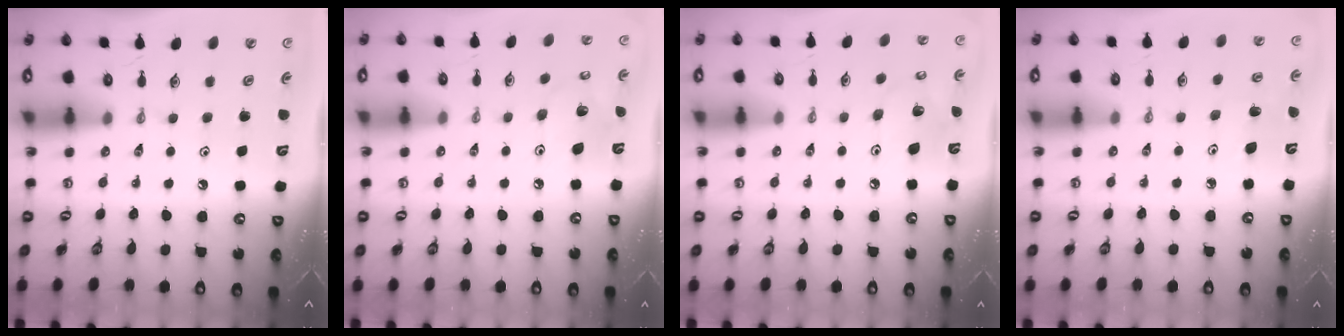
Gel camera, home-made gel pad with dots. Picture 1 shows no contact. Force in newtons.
{"total": 10.5, "press": 10.3, "slide": 2.1}
{"total": 10.5, "press": 10.3, "slide": 2.1}
{"total": 4.7, "press": 4.6, "slide": 1.0}